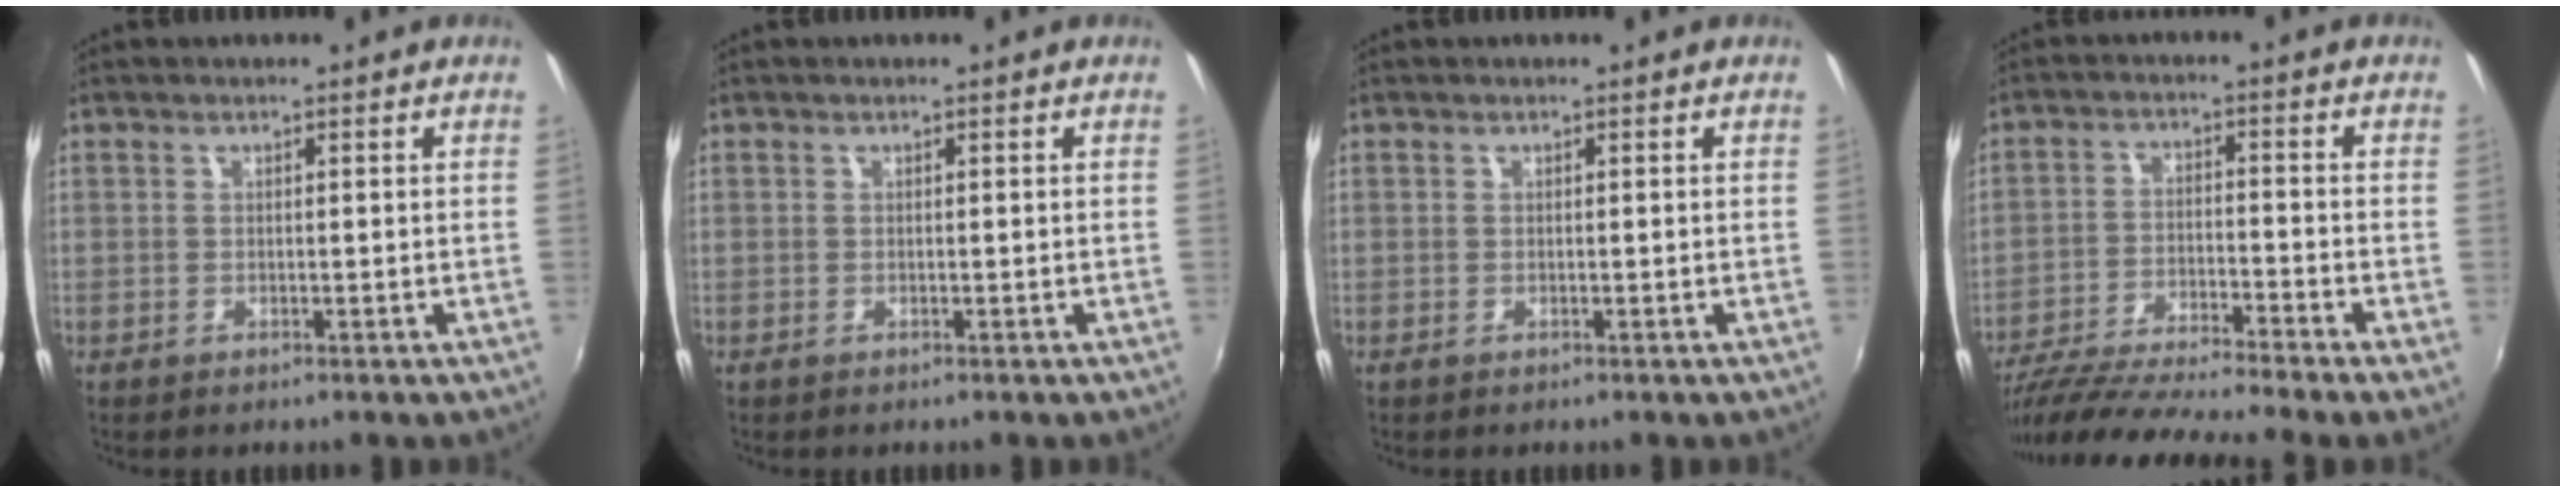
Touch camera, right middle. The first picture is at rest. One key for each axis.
{"total": 0.0}
{"total": 0.0}
{"total": 15.9, "fx": -13.8, "fy": -1.6, "fz": 7.8, "tx": -0.156, "ty": -0.042, "tz": -0.240}